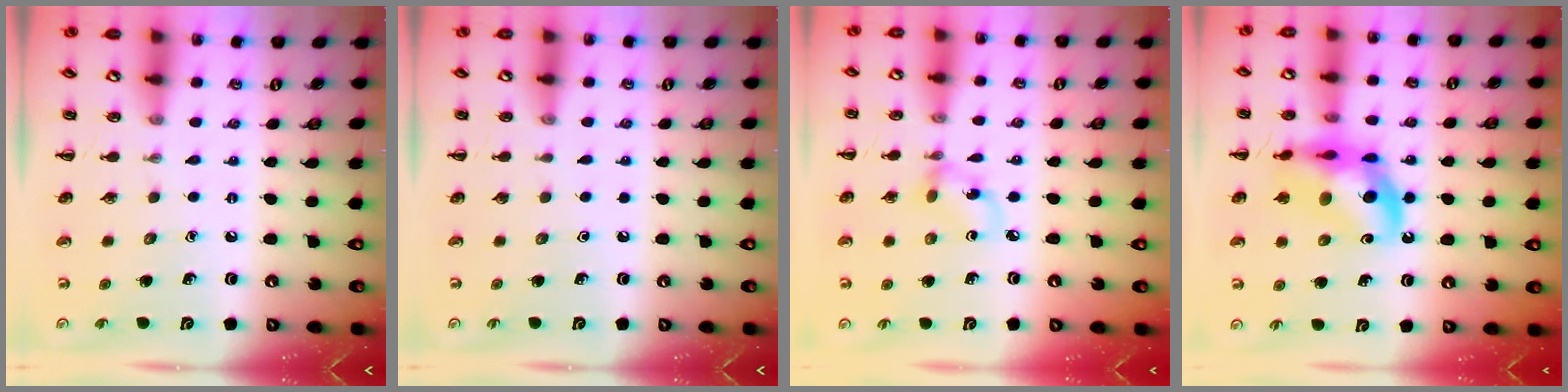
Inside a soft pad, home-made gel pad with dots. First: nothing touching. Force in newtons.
{"total": 0.0}
{"total": 4.3, "press": 4.2, "slide": 0.6}
{"total": 16.0, "press": 15.5, "slide": 3.9}